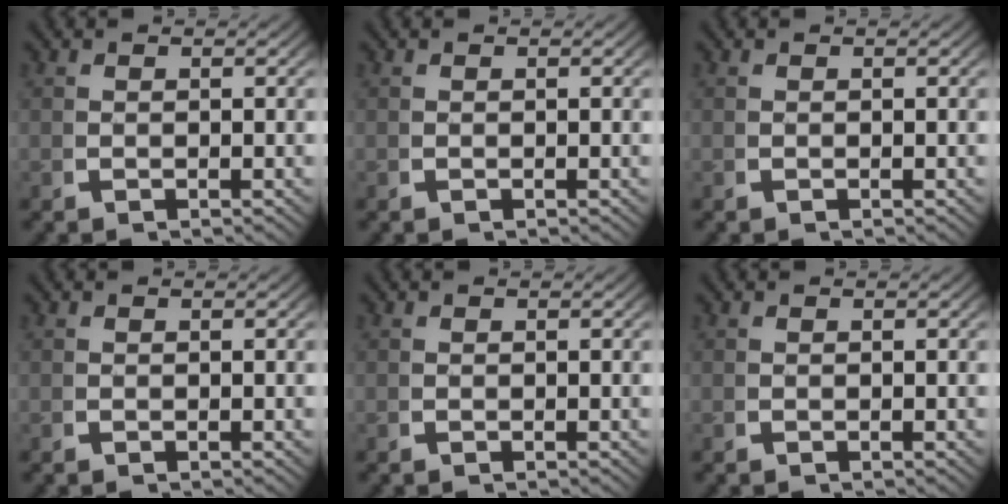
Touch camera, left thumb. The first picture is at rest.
{"total": 0.0}
{"total": 0.0}
{"total": 0.0}
{"total": 0.0}
{"total": 0.0}